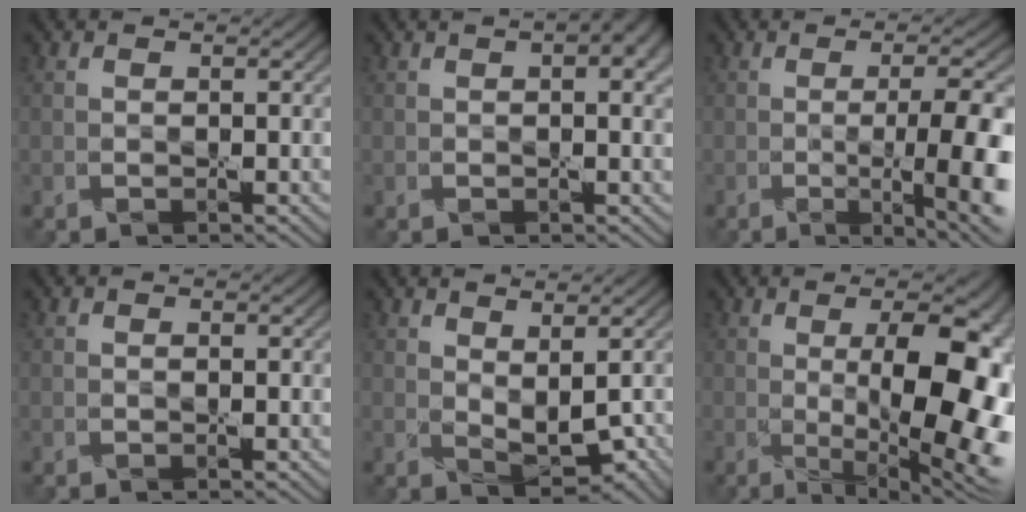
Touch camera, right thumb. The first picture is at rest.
{"total": 4.6, "force": [1.9, 1.4, 3.9], "torque": [-0.050, 0.009, 0.020]}
{"total": 10.8, "force": [-1.9, 2.9, 10.3], "torque": [-0.119, 0.000, -0.028]}
{"total": 0.0}
{"total": 2.8, "force": [1.3, 1.0, 2.3], "torque": [-0.047, -0.003, 0.028]}
{"total": 16.4, "force": [-0.2, 5.5, 15.5], "torque": [-0.195, 0.000, 0.000]}